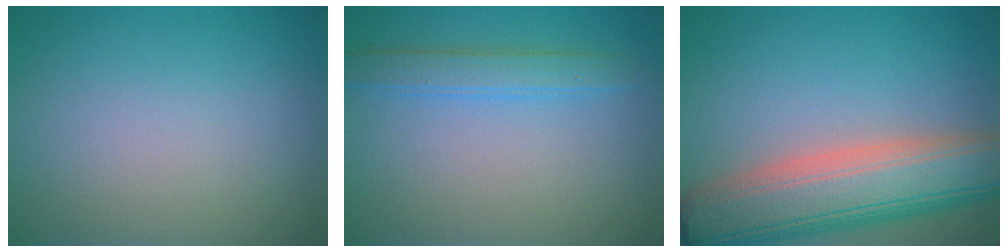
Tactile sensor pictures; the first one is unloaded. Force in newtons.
{"total": 3.4, "press": 3.4, "slide": 0.2}
{"total": 10.5, "press": 10.4, "slide": 0.8}